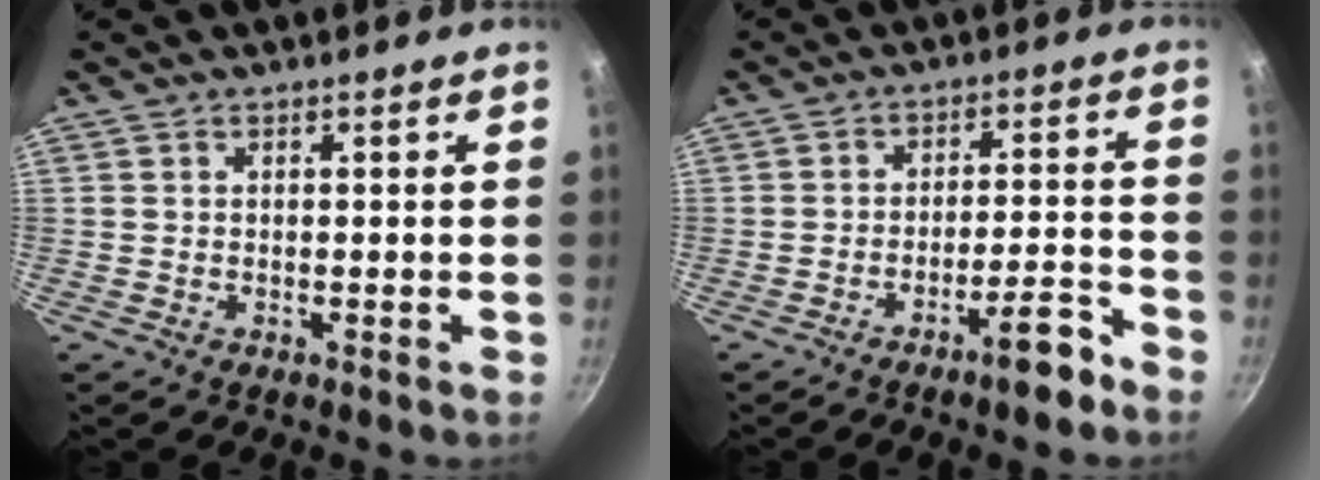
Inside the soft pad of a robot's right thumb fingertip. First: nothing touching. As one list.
[{"total": 7.1, "force": [-4.9, 1.4, 4.9], "torque": [-0.066, 0.046, -0.066]}]